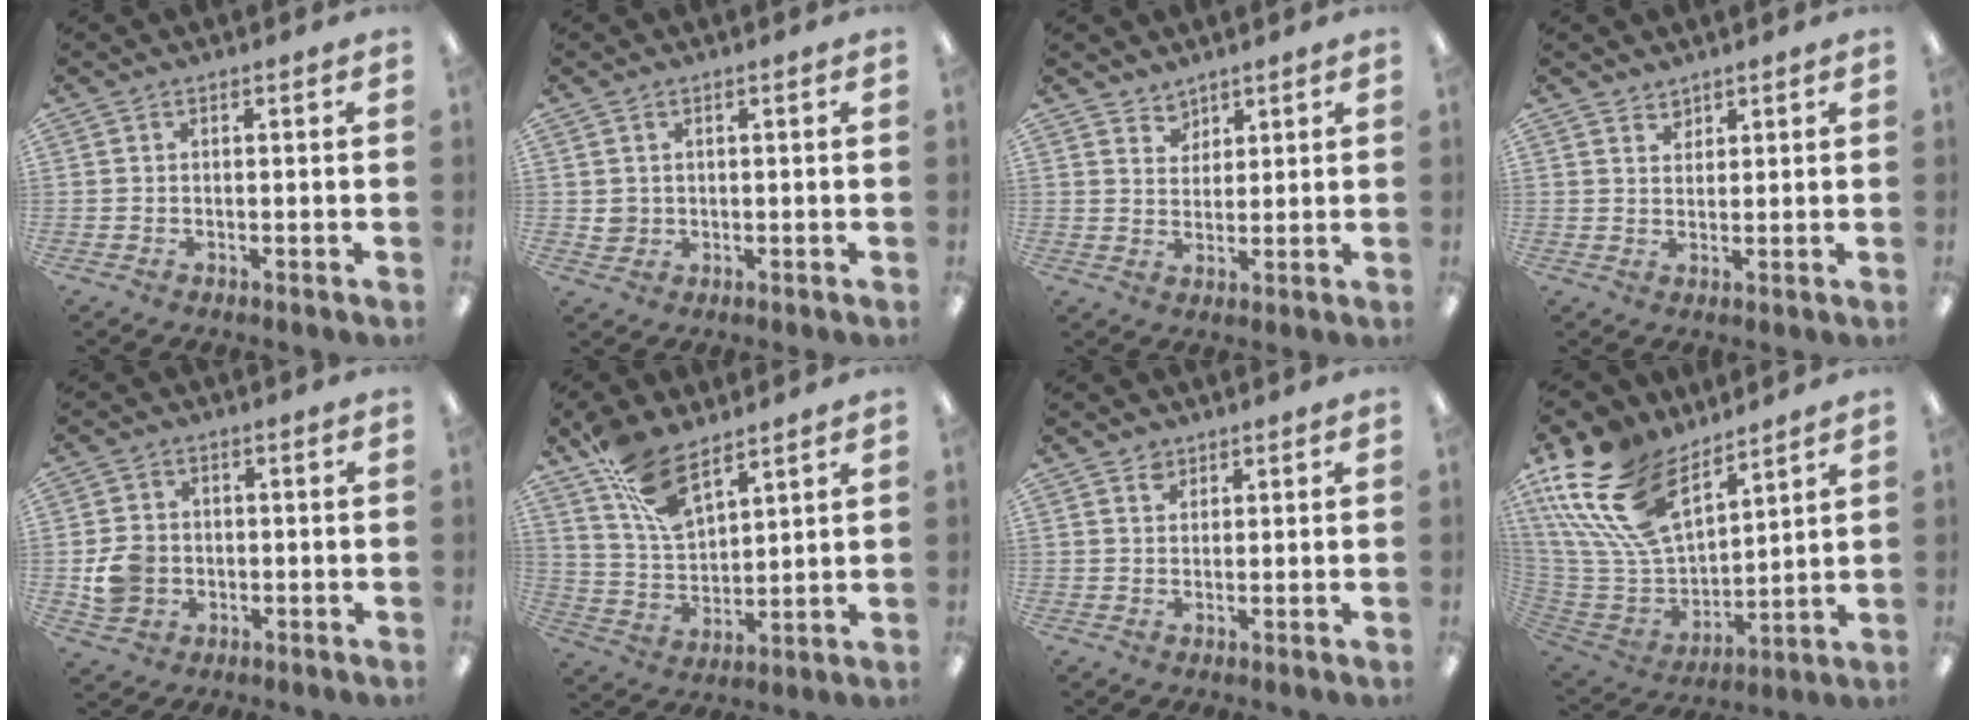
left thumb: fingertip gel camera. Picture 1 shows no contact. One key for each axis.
{"total": 2.6, "fx": 0.7, "fy": 2.4, "fz": 0.6, "tx": -0.007, "ty": -0.002, "tz": 0.013}
{"total": 3.9, "fx": 3.2, "fy": 2.2, "fz": -0.4, "tx": 0.004, "ty": -0.018, "tz": 0.060}
{"total": 2.4, "fx": 2.1, "fy": 1.2, "fz": -0.1, "tx": 0.008, "ty": -0.010, "tz": 0.040}
{"total": 6.6, "fx": -1.0, "fy": 5.9, "fz": 2.8, "tx": -0.056, "ty": 0.012, "tz": -0.014}
{"total": 12.9, "fx": 9.1, "fy": 5.5, "fz": 7.2, "tx": -0.147, "ty": -0.038, "tz": 0.172}
{"total": 2.2, "fx": 1.7, "fy": 1.4, "fz": 0.4, "tx": -0.002, "ty": -0.005, "tz": 0.031}
{"total": 23.3, "fx": 14.1, "fy": 12.5, "fz": 13.8, "tx": -0.315, "ty": -0.069, "tz": 0.260}